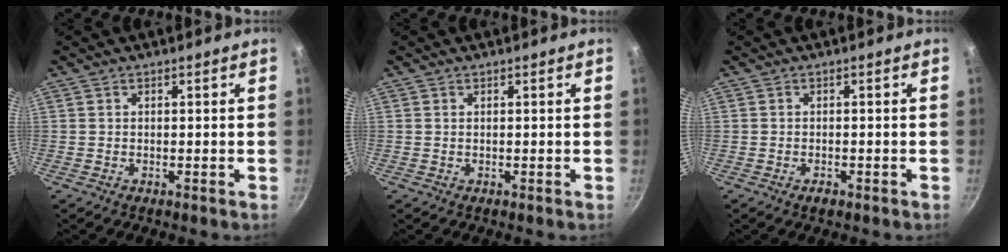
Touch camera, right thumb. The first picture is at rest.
{"total": 0.0}
{"total": 1.5, "force": [-1.0, 0.7, 0.9], "torque": [-0.019, 0.005, -0.016]}